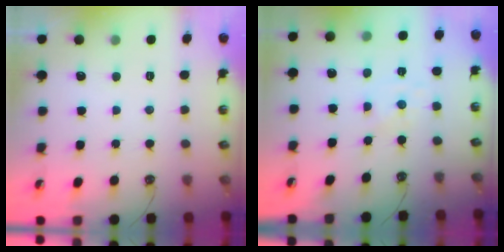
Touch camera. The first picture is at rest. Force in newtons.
{"total": 1.5, "press": 1.5, "slide": 0.2}